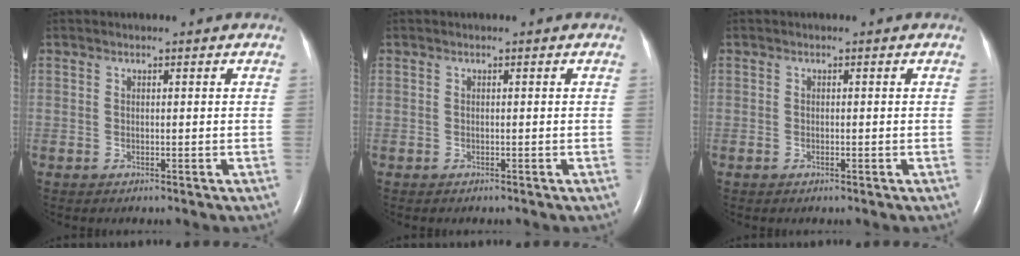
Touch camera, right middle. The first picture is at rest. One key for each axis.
{"total": 0.0}
{"total": 0.5, "fx": -0.3, "fy": 0.2, "fz": 0.4, "tx": -0.012, "ty": -0.001, "tz": -0.004}